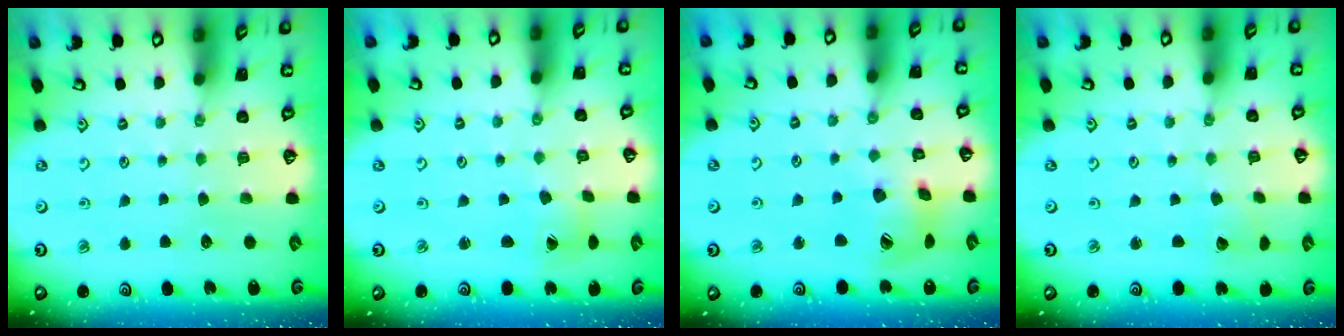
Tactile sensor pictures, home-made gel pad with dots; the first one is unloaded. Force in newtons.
{"total": 1.3, "press": 1.3, "slide": 0.1}
{"total": 13.8, "press": 13.7, "slide": 1.7}
{"total": 2.0, "press": 2.0, "slide": 0.2}